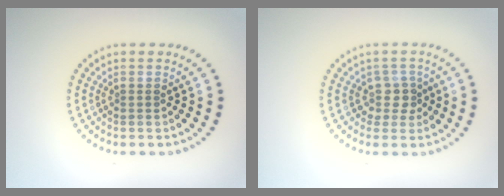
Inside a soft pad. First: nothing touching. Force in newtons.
{"total": 2.2, "press": 1.7, "slide": 1.3}